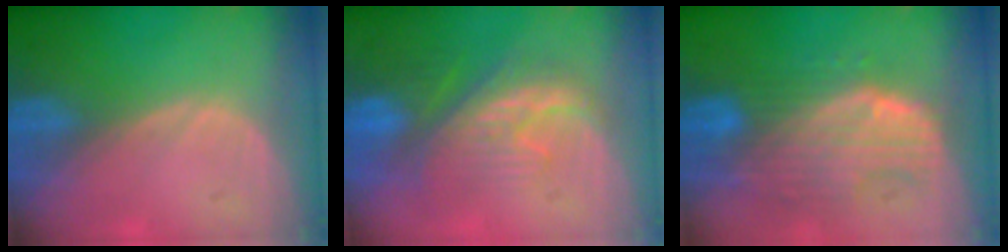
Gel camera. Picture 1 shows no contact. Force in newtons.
{"total": 9.0, "press": 8.5, "slide": 3.0}
{"total": 10.3, "press": 8.9, "slide": 5.1}